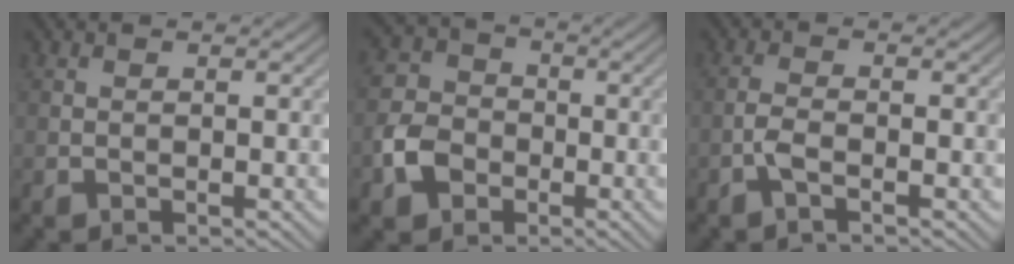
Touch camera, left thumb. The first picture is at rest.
{"total": 6.0, "force": [-2.3, 4.8, 2.7], "torque": [-0.068, -0.001, -0.059]}
{"total": 2.0, "force": [-1.2, 0.4, 1.6], "torque": [-0.037, 0.005, -0.031]}